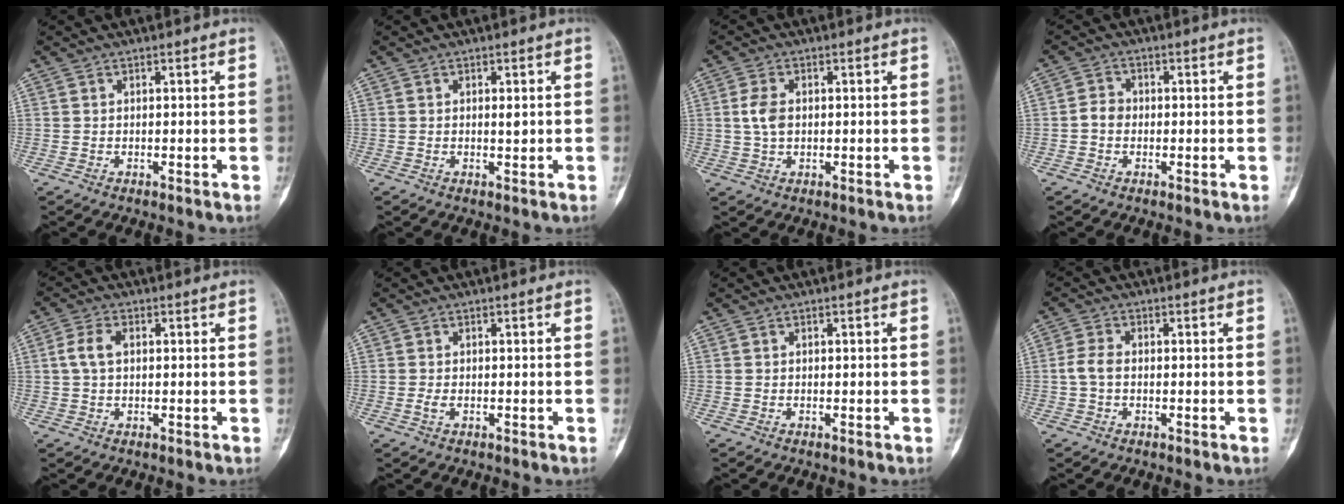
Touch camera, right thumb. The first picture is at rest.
{"total": 1.2, "force": [0.3, 0.5, 1.0], "torque": [-0.012, -0.001, 0.005]}
{"total": 3.9, "force": [0.3, 2.5, 3.0], "torque": [-0.062, 0.005, 0.005]}
{"total": 2.7, "force": [-0.5, 2.3, 1.4], "torque": [-0.017, 0.010, -0.017]}
{"total": 4.0, "force": [0.5, 2.4, 3.1], "torque": [-0.070, 0.010, 0.008]}
{"total": 1.0, "force": [-0.3, 0.5, 0.9], "torque": [-0.025, -0.002, -0.007]}
{"total": 0.0}
{"total": 3.2, "force": [-0.4, 1.9, 2.5], "torque": [-0.057, 0.006, -0.015]}